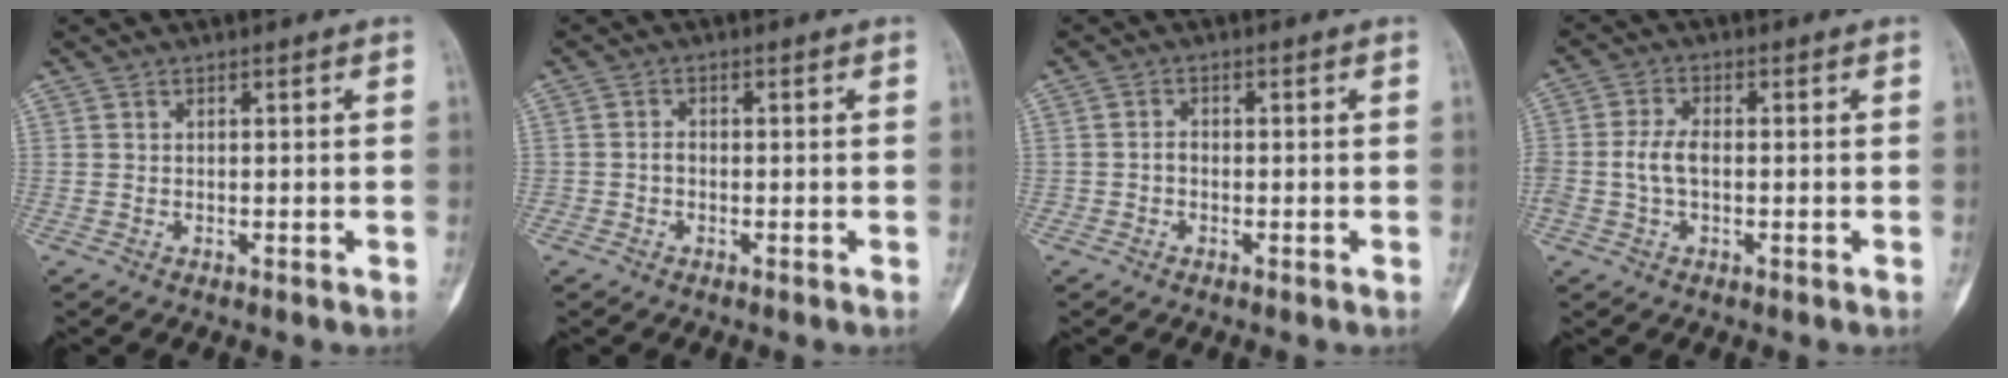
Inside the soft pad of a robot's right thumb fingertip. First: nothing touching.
{"total": 1.4, "force": [-0.4, 1.2, 0.7], "torque": [-0.004, 0.006, -0.009]}
{"total": 1.4, "force": [-0.5, 1.2, 0.7], "torque": [-0.004, 0.007, -0.011]}
{"total": 4.6, "force": [-0.6, 2.7, 3.8], "torque": [-0.086, 0.012, -0.013]}